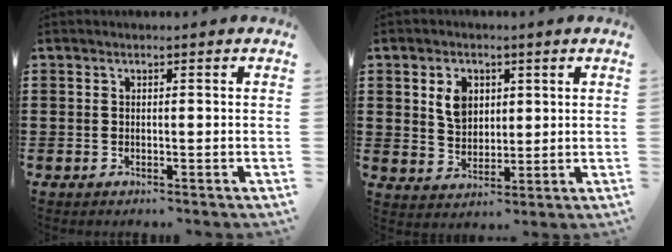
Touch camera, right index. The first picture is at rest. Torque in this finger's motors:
{"motor_torque": [0.13, -0.04, 0.20, 0.08]}